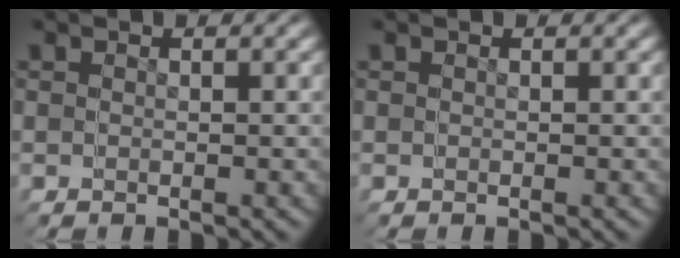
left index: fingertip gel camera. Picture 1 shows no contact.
{"total": 0.0}